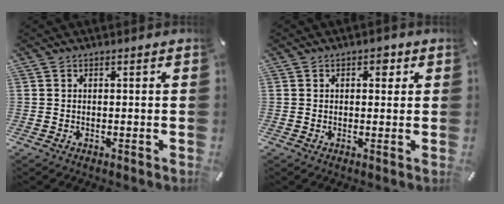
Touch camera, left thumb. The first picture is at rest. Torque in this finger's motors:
{"motor_torque": [-0.09, -0.27, -0.08, 0.05, -0.13]}